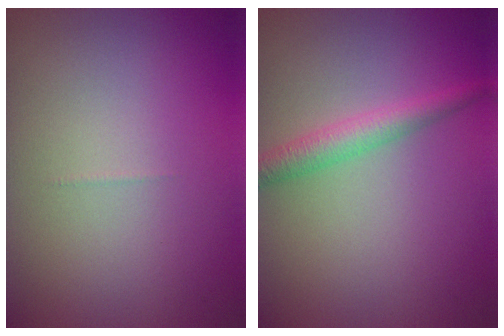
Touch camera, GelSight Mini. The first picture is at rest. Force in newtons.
{"total": 2.6, "press": 2.6, "slide": 0.1}